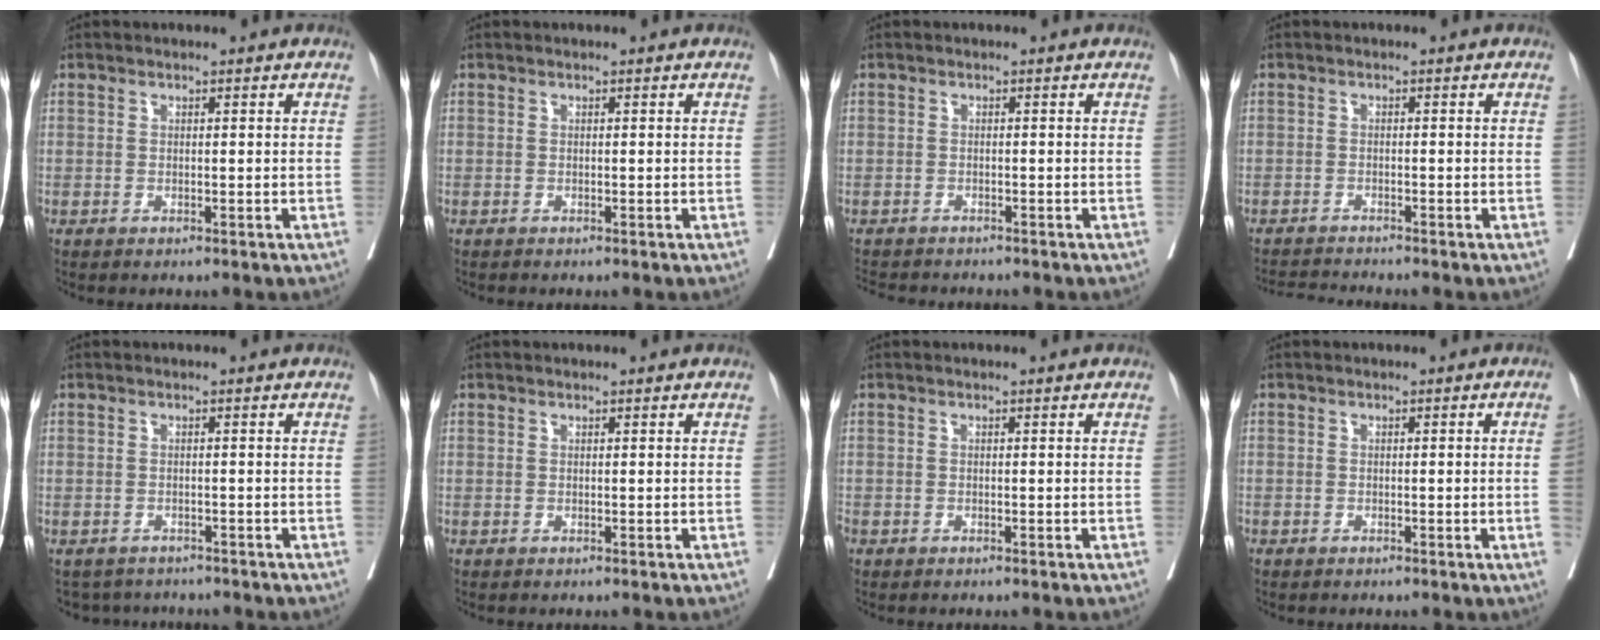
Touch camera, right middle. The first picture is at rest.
{"total": 0.0}
{"total": 4.8, "force": [-4.1, 2.4, 0.8], "torque": [-0.007, -0.002, -0.063]}
{"total": 3.0, "force": [-2.8, -1.1, 0.0], "torque": [-0.002, -0.018, -0.050]}
{"total": 4.4, "force": [-4.1, 1.5, -0.2], "torque": [0.008, 0.004, -0.056]}
{"total": 0.0}
{"total": 1.6, "force": [-1.0, 0.9, 1.0], "torque": [-0.031, 0.002, -0.016]}
{"total": 1.4, "force": [-0.5, -0.2, 1.3], "torque": [-0.017, 0.002, -0.009]}